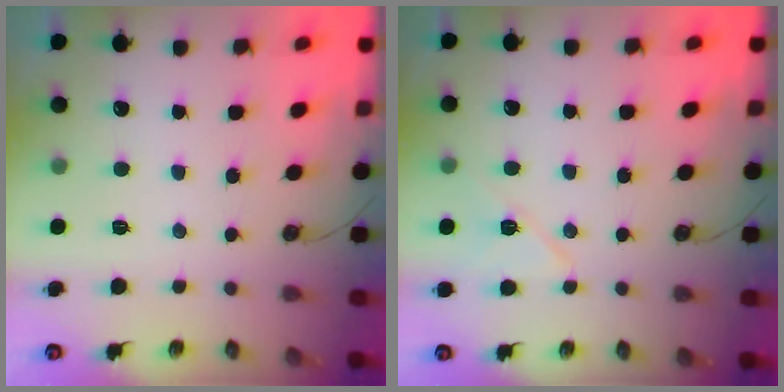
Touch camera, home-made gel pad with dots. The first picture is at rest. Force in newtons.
{"total": 7.9, "press": 7.6, "slide": 2.2}